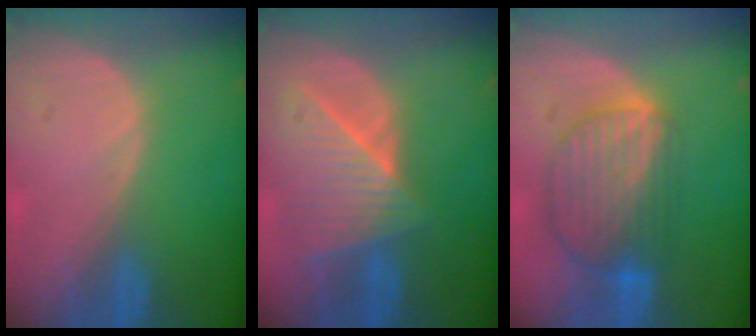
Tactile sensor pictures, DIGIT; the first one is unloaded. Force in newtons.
{"total": 8.3, "press": 7.6, "slide": 3.5}
{"total": 8.8, "press": 7.7, "slide": 4.2}